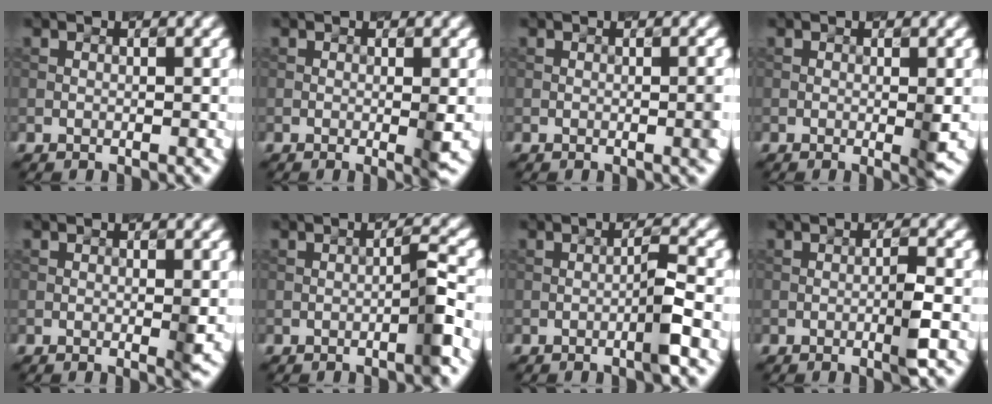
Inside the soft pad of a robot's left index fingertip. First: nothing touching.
{"total": 2.1, "force": [-0.3, 0.3, 2.0], "torque": [-0.031, -0.003, -0.006]}
{"total": 1.6, "force": [-0.4, 0.3, 1.6], "torque": [-0.019, 0.005, -0.006]}
{"total": 2.1, "force": [-0.3, 0.3, 2.0], "torque": [-0.031, -0.002, -0.005]}
{"total": 1.6, "force": [-0.2, 0.2, 1.6], "torque": [-0.027, -0.002, -0.004]}
{"total": 2.8, "force": [-1.1, 0.2, 2.6], "torque": [-0.037, 0.013, -0.027]}
{"total": 2.6, "force": [-1.0, 0.1, 2.4], "torque": [-0.037, 0.011, -0.026]}
{"total": 2.5, "force": [-0.7, 0.3, 2.3], "torque": [-0.035, 0.008, -0.018]}